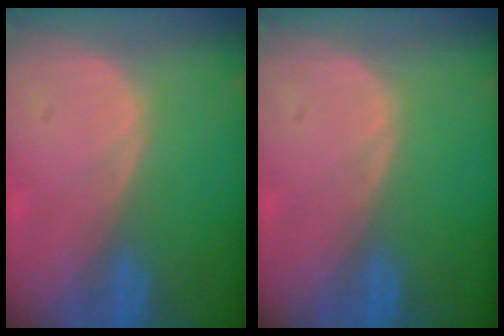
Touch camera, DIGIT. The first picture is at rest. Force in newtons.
{"total": 0.0}